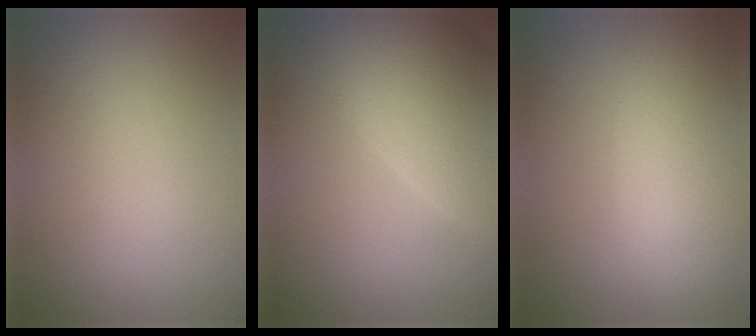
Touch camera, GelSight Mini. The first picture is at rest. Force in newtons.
{"total": 9.5, "press": 9.4, "slide": 1.2}
{"total": 8.7, "press": 8.7, "slide": 0.5}